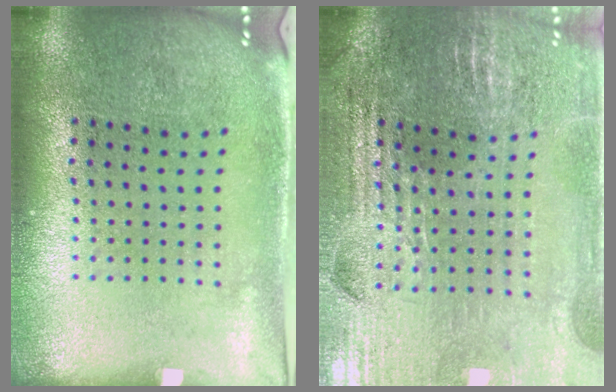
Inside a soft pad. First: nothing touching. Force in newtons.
{"total": 2.9, "press": 2.9, "slide": 0.5}